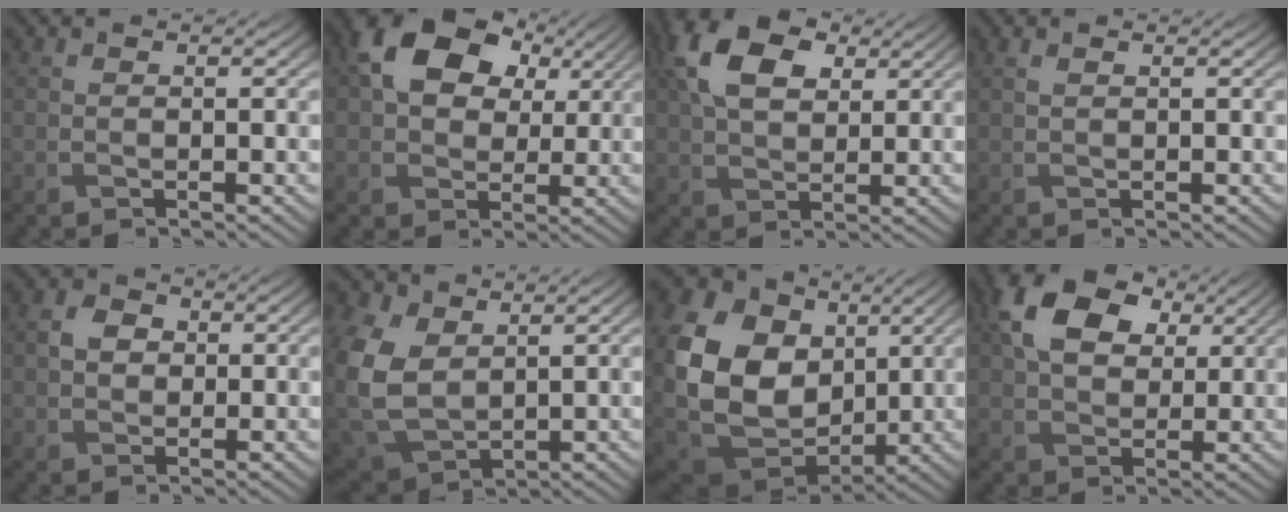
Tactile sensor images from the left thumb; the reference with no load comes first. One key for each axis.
{"total": 13.2, "fx": 4.8, "fy": 9.4, "fz": 8.0, "tx": -0.173, "ty": 0.020, "tz": 0.083}
{"total": 10.2, "fx": 3.9, "fy": 6.3, "fz": 7.1, "tx": -0.176, "ty": 0.020, "tz": 0.072}
{"total": 0.9, "fx": 0.5, "fy": 0.2, "fz": 0.7, "tx": -0.022, "ty": 0.004, "tz": 0.011}
{"total": 3.2, "fx": 0.4, "fy": 2.7, "fz": 1.7, "tx": -0.044, "ty": 0.004, "tz": 0.000}
{"total": 10.8, "fx": 2.4, "fy": 7.7, "fz": 7.2, "tx": -0.221, "ty": 0.000, "tz": 0.050}
{"total": 18.4, "fx": 3.0, "fy": 14.0, "fz": 11.5, "tx": -0.299, "ty": 0.001, "tz": 0.092}
{"total": 11.2, "fx": 4.1, "fy": 7.5, "fz": 7.2, "tx": -0.170, "ty": 0.018, "tz": 0.075}